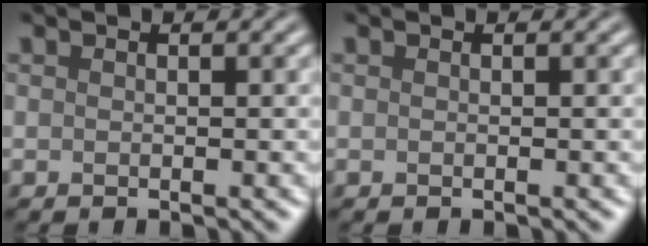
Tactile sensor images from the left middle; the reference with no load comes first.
{"total": 0.0}